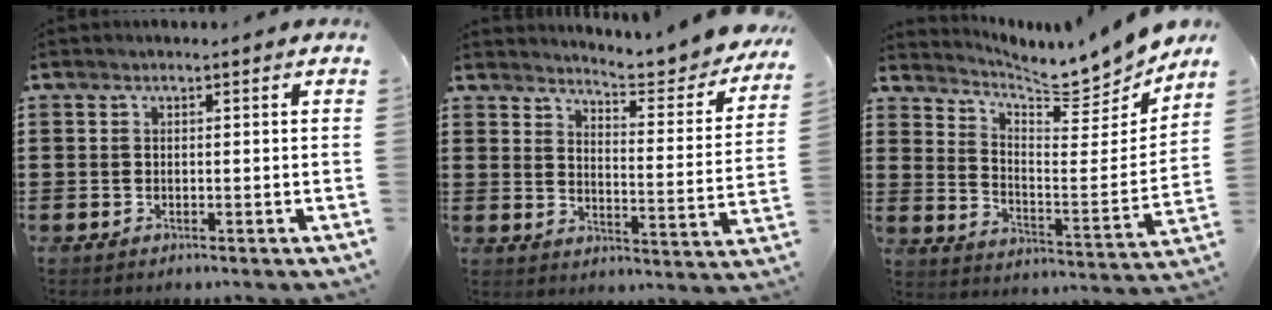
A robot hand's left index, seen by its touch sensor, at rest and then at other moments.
{"total": 4.8, "force": [4.5, -0.5, 1.3], "torque": [-0.035, -0.050, 0.069]}
{"total": 7.4, "force": [7.1, 0.4, 1.9], "torque": [-0.047, -0.069, 0.117]}